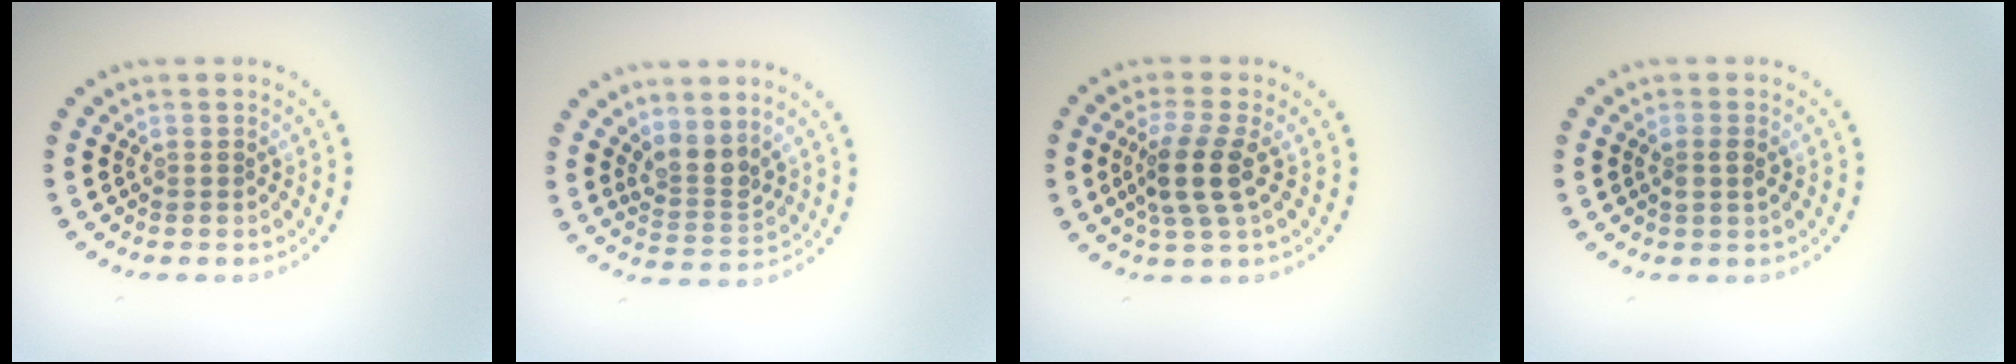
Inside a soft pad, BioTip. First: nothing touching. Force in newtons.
{"total": 2.5, "press": 1.9, "slide": 1.7}
{"total": 3.7, "press": 3.0, "slide": 2.2}
{"total": 1.2, "press": 1.0, "slide": 0.5}